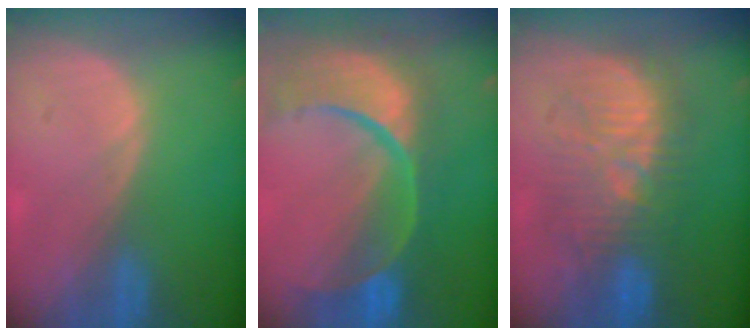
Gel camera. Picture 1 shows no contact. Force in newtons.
{"total": 13.8, "press": 10.9, "slide": 8.4}
{"total": 10.3, "press": 10.3, "slide": 0.3}